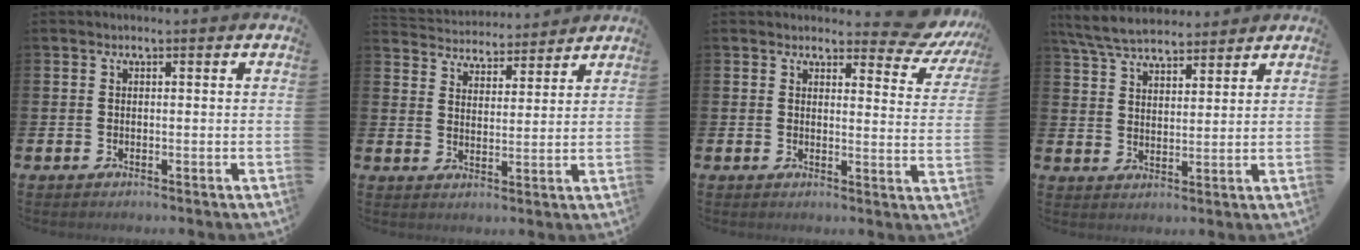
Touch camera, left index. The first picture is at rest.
{"total": 4.5, "force": [4.3, 0.9, -0.5], "torque": [-0.018, -0.030, 0.076]}
{"total": 4.4, "force": [3.8, 1.7, 1.3], "torque": [-0.016, -0.027, 0.060]}
{"total": 6.4, "force": [6.0, 1.5, 1.6], "torque": [-0.059, -0.016, 0.110]}